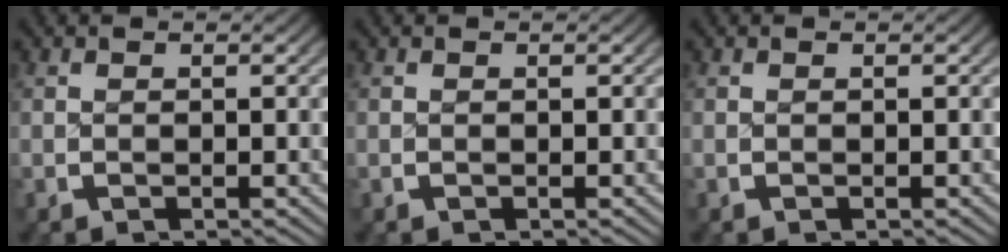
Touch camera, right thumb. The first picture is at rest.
{"total": 0.0}
{"total": 0.0}